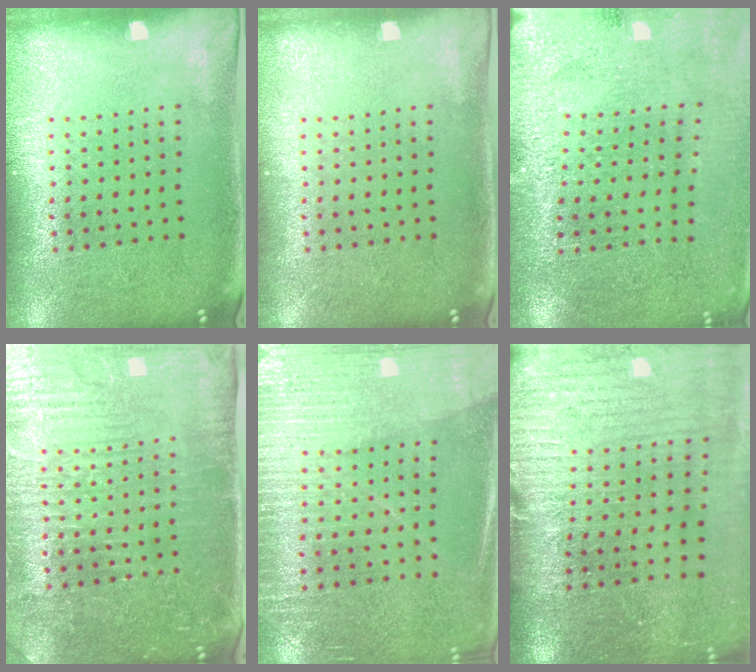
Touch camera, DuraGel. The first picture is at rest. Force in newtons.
{"total": 0.0}
{"total": 2.8, "press": 2.8, "slide": 0.2}
{"total": 4.7, "press": 4.5, "slide": 1.6}
{"total": 3.0, "press": 2.9, "slide": 0.7}
{"total": 4.0, "press": 3.6, "slide": 1.9}